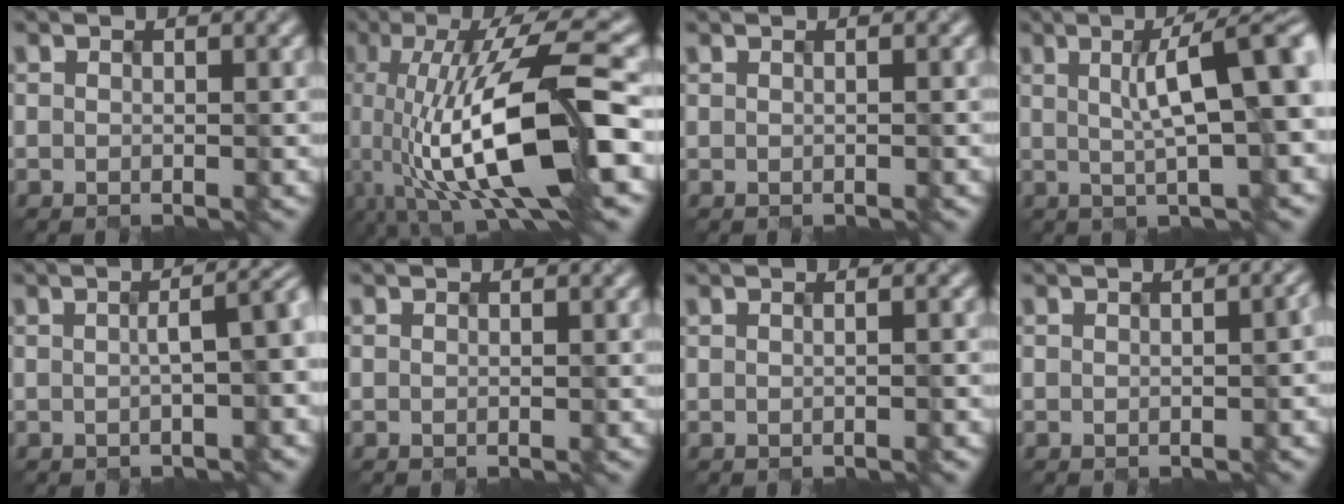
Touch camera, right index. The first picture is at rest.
{"total": 13.9, "force": [-3.2, 3.8, 12.9], "torque": [-0.231, 0.011, -0.050]}
{"total": 1.2, "force": [0.3, 0.6, 0.9], "torque": [-0.004, 0.002, -0.010]}
{"total": 9.3, "force": [1.4, 2.3, 8.9], "torque": [-0.112, 0.012, 0.024]}
{"total": 5.3, "force": [0.0, 2.0, 4.9], "torque": [-0.025, 0.018, 0.004]}
{"total": 0.0}
{"total": 1.8, "force": [0.3, 1.0, 1.5], "torque": [-0.006, 0.008, -0.013]}
{"total": 2.1, "force": [0.0, 1.0, 1.8], "torque": [-0.002, 0.011, 0.005]}